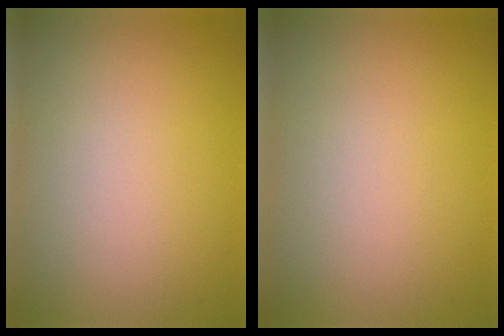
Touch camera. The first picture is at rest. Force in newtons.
{"total": 0.0}